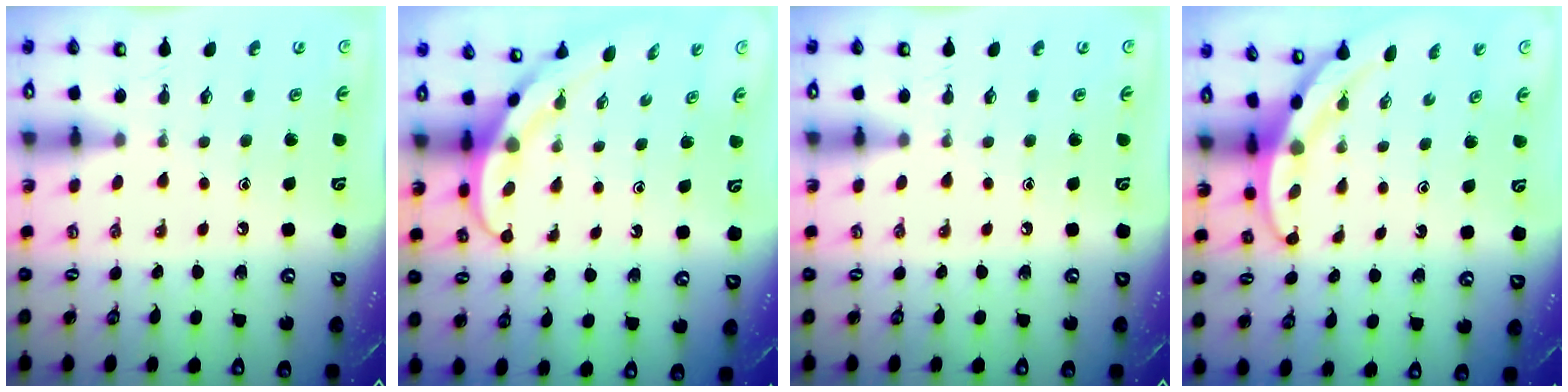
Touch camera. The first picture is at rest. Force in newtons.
{"total": 3.8, "press": 3.8, "slide": 0.3}
{"total": 0.0}
{"total": 3.5, "press": 3.5, "slide": 0.2}